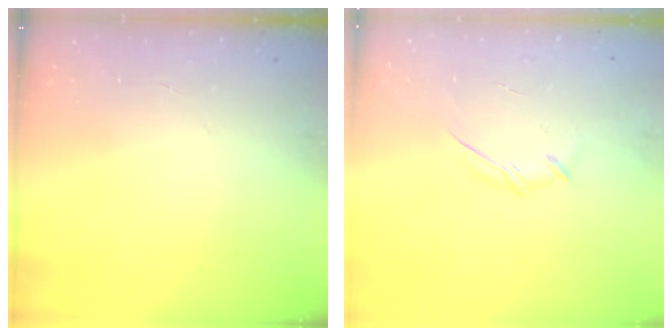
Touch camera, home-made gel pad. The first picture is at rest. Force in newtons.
{"total": 3.8, "press": 3.7, "slide": 0.7}